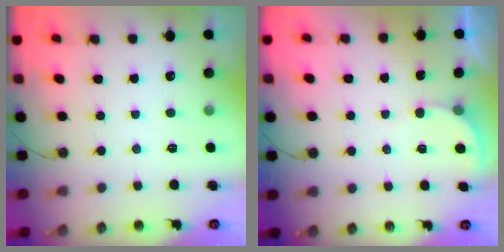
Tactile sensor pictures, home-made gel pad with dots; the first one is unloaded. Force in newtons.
{"total": 2.7, "press": 2.7, "slide": 0.3}